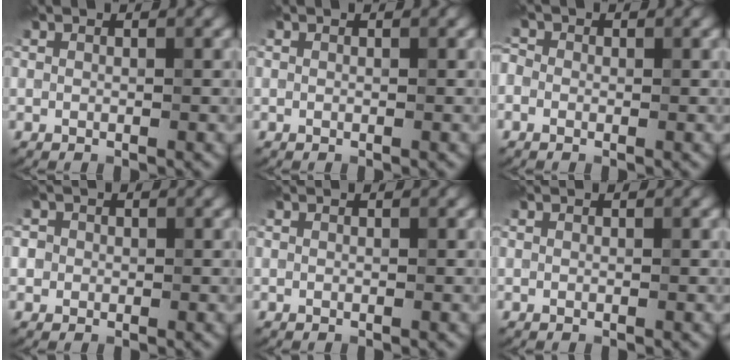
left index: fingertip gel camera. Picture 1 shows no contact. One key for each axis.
{"total": 0.0}
{"total": 1.6, "fx": 0.1, "fy": 1.4, "fz": 0.8, "tx": -0.009, "ty": 0.004, "tz": -0.016}
{"total": 2.2, "fx": 0.6, "fy": 2.0, "fz": 0.7, "tx": 0.005, "ty": 0.010, "tz": 0.000}
{"total": 0.0}
{"total": 0.0}